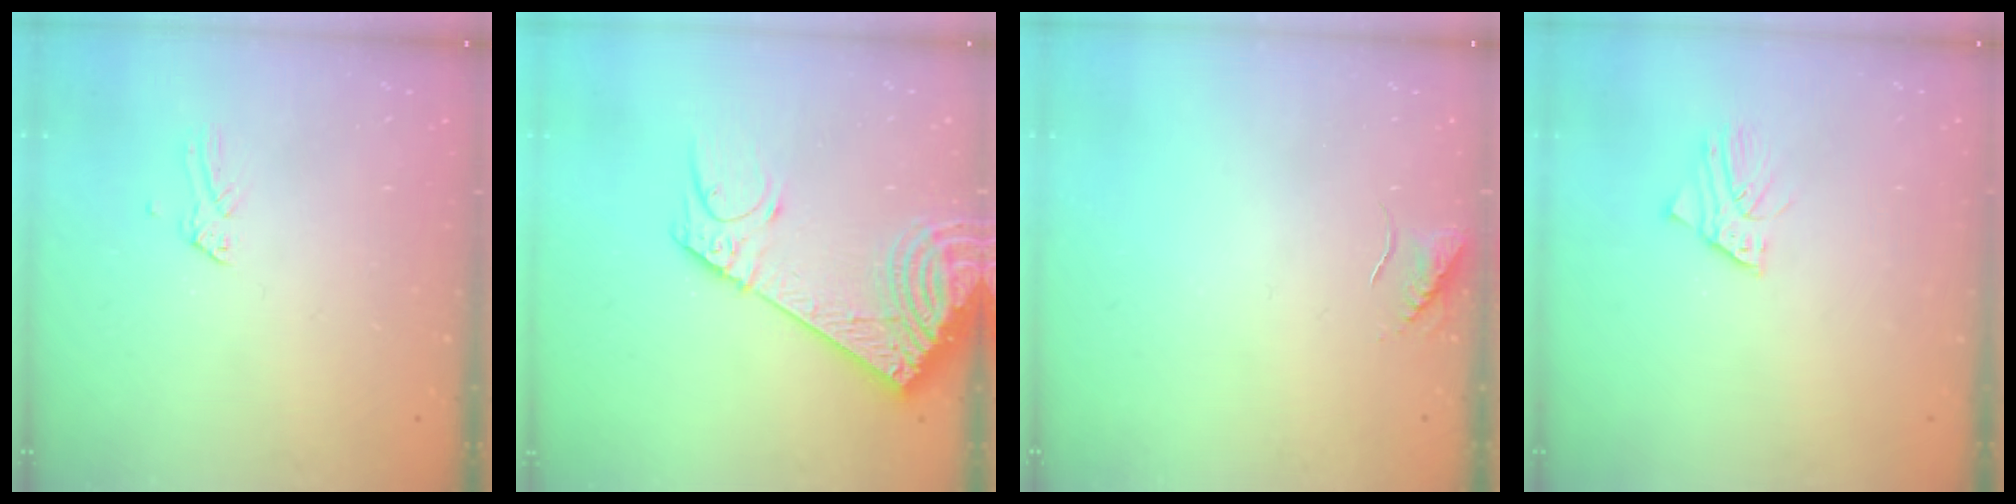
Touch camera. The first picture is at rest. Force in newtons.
{"total": 18.1, "press": 17.9, "slide": 2.8}
{"total": 5.7, "press": 5.6, "slide": 0.7}
{"total": 1.6, "press": 1.6, "slide": 0.3}